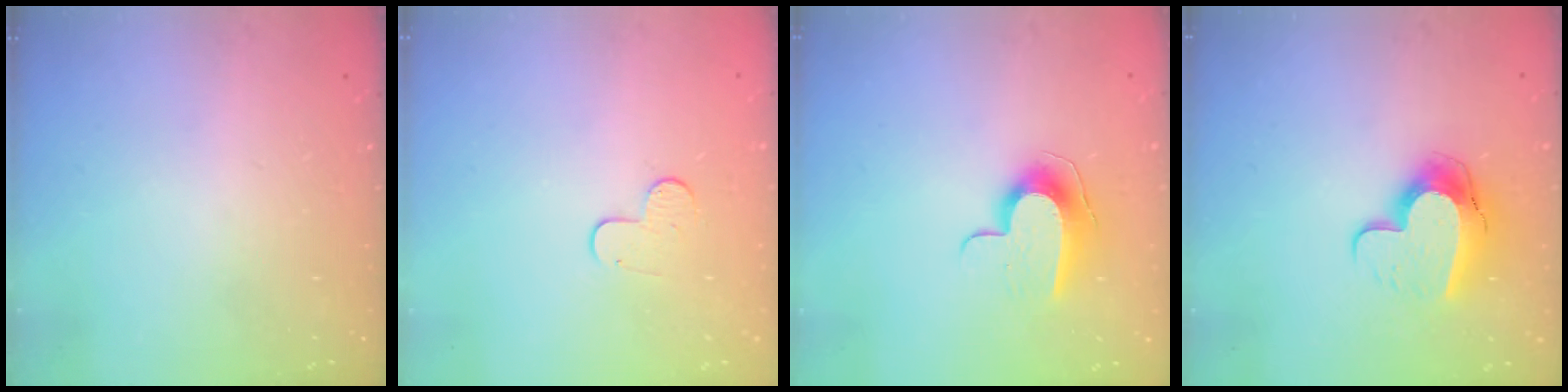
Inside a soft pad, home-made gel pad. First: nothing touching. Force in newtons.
{"total": 6.6, "press": 6.5, "slide": 0.6}
{"total": 9.6, "press": 9.6, "slide": 0.3}
{"total": 12.6, "press": 12.5, "slide": 1.1}